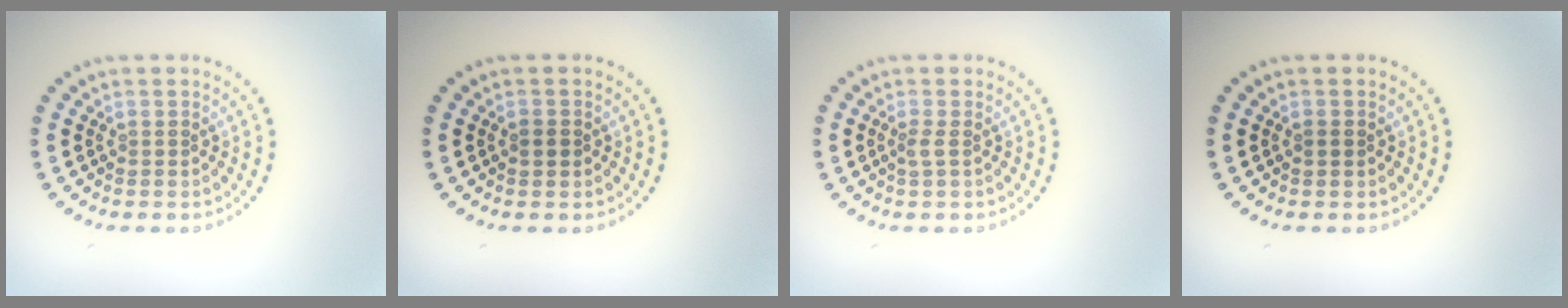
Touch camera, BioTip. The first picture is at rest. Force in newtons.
{"total": 1.0, "press": 0.9, "slide": 0.3}
{"total": 0.9, "press": 0.7, "slide": 0.6}
{"total": 0.6, "press": 0.6, "slide": 0.0}